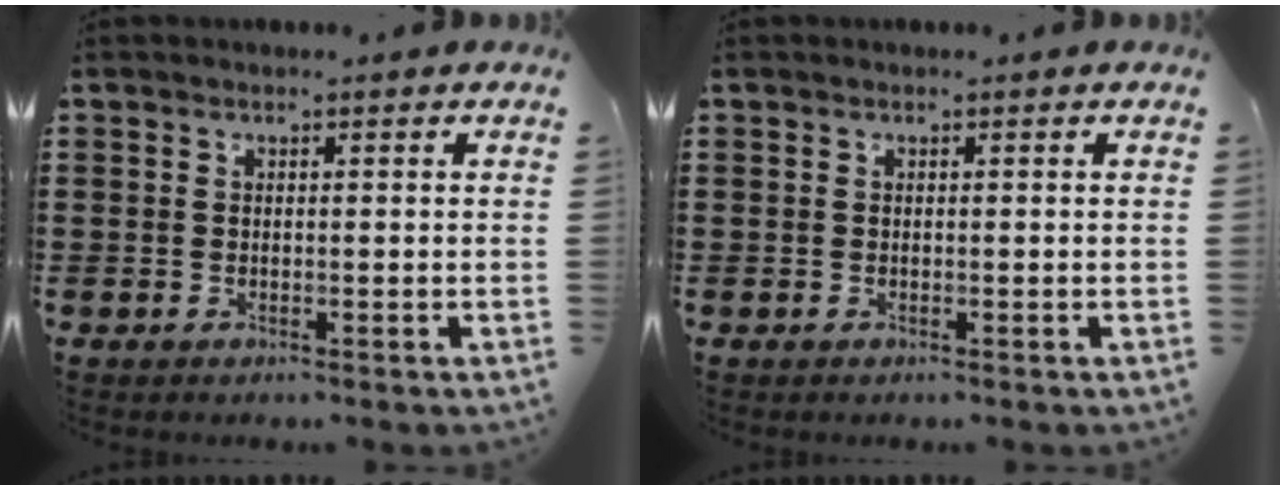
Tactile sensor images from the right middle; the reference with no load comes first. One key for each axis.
{"total": 0.0}